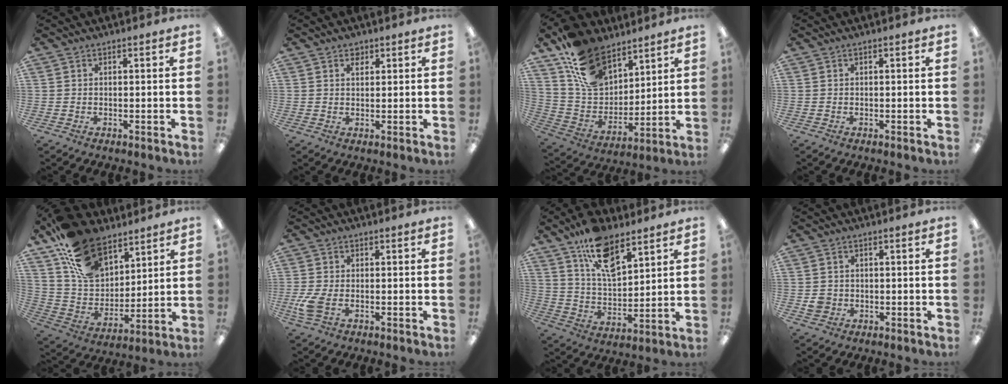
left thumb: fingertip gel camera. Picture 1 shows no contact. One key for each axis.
{"total": 1.8, "fx": 1.3, "fy": 1.1, "fz": 0.6, "tx": 0.003, "ty": -0.007, "tz": 0.022}
{"total": 17.7, "fx": 11.8, "fy": 10.6, "fz": 8.0, "tx": -0.151, "ty": -0.059, "tz": 0.225}
{"total": 0.0}
{"total": 19.6, "fx": 12.6, "fy": 11.9, "fz": 9.3, "tx": -0.176, "ty": -0.060, "tz": 0.237}
{"total": 5.1, "fx": -1.3, "fy": 2.9, "fz": 4.0, "tx": -0.096, "ty": -0.003, "tz": -0.026}
{"total": 13.9, "fx": 9.1, "fy": 6.6, "fz": 8.3, "tx": -0.140, "ty": -0.041, "tz": 0.163}
{"total": 2.9, "fx": -0.4, "fy": 2.7, "fz": 0.8, "tx": -0.006, "ty": 0.003, "tz": -0.009}